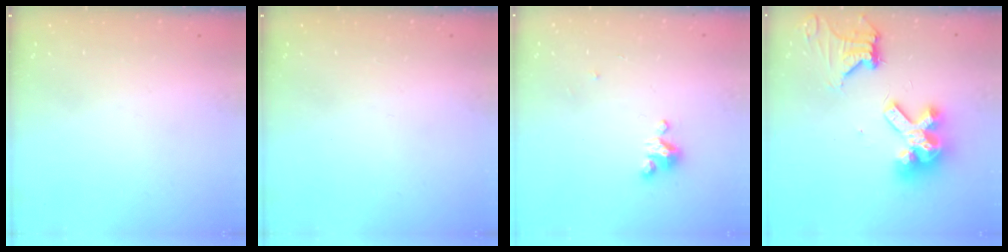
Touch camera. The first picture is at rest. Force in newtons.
{"total": 0.0}
{"total": 2.9, "press": 2.9, "slide": 0.3}
{"total": 14.2, "press": 14.2, "slide": 1.1}